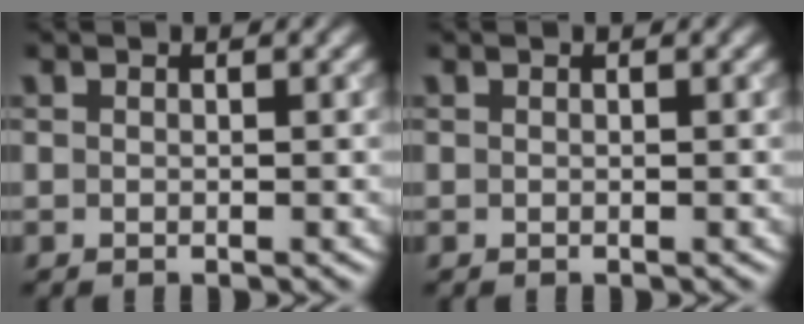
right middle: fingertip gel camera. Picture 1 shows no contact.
{"total": 0.0}